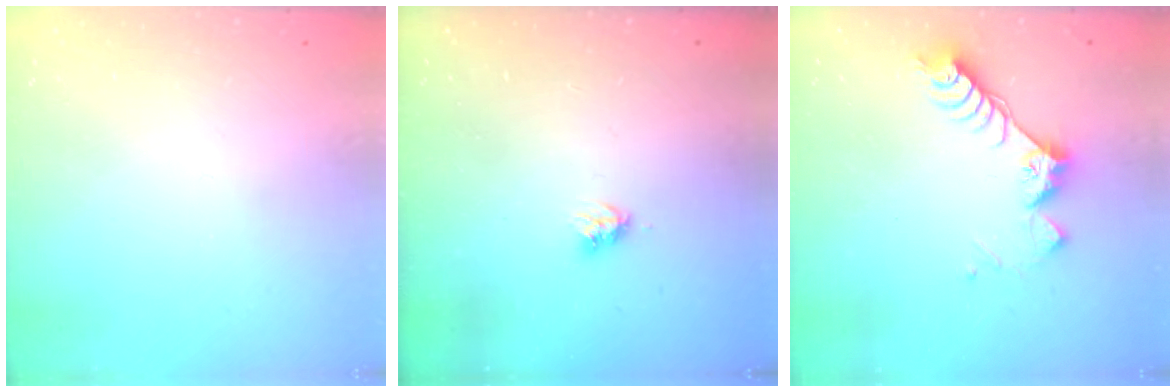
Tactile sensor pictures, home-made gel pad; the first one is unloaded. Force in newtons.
{"total": 3.5, "press": 3.5, "slide": 0.4}
{"total": 9.8, "press": 9.7, "slide": 1.1}